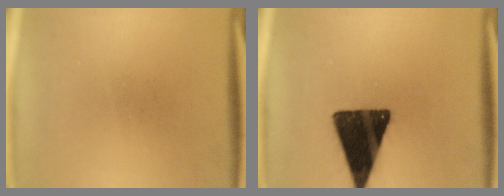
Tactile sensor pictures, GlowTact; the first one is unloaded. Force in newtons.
{"total": 16.5}